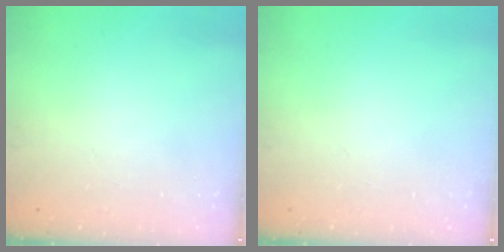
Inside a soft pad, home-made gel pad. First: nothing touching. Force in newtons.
{"total": 0.0}